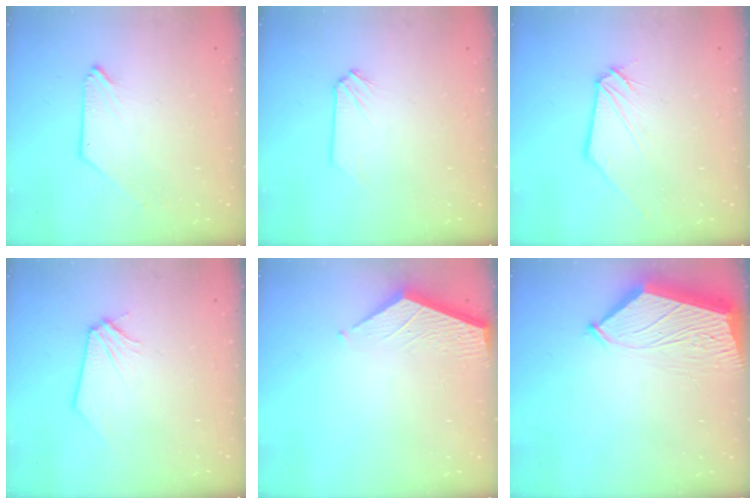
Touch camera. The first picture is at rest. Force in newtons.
{"total": 0.0}
{"total": 0.8, "press": 0.8, "slide": 0.1}
{"total": 0.0}
{"total": 3.3, "press": 3.3, "slide": 0.4}
{"total": 7.9, "press": 7.8, "slide": 0.9}